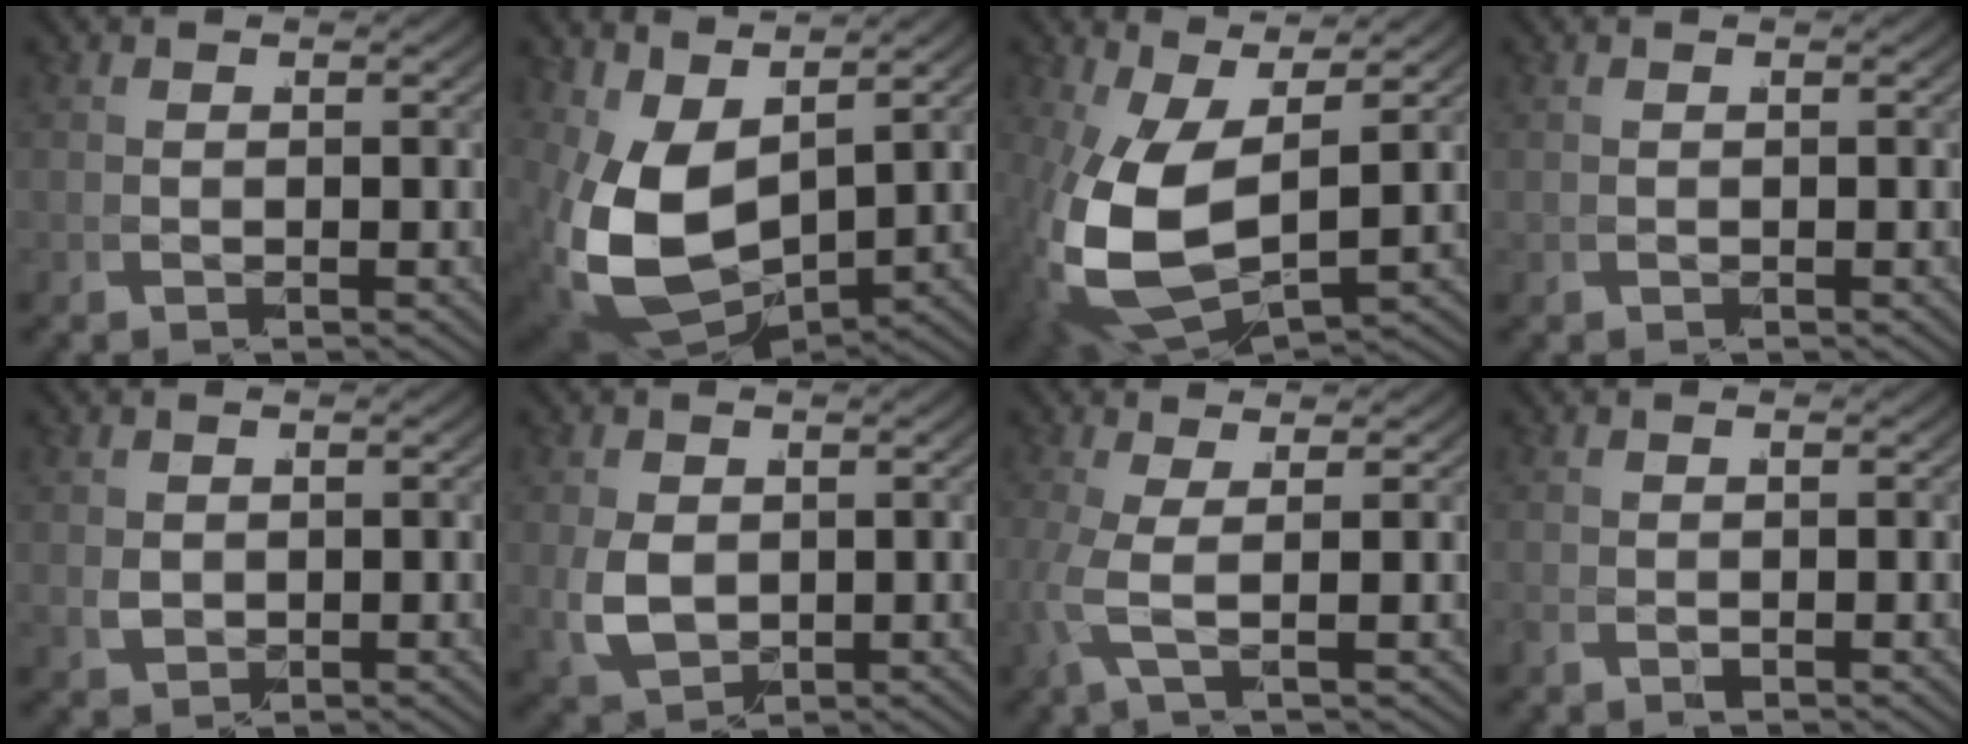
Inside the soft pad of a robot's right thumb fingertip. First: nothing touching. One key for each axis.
{"total": 10.9, "fx": -0.1, "fy": 7.1, "fz": 8.3, "tx": -0.217, "ty": -0.063, "tz": 0.039}
{"total": 11.9, "fx": -0.5, "fy": 7.3, "fz": 9.3, "tx": -0.244, "ty": -0.065, "tz": 0.034}
{"total": 0.0}
{"total": 1.8, "fx": 0.4, "fy": 1.3, "fz": 1.1, "tx": -0.030, "ty": -0.009, "tz": 0.021}
{"total": 5.0, "fx": 0.2, "fy": 3.7, "fz": 3.4, "tx": -0.089, "ty": -0.027, "tz": 0.029}
{"total": 4.1, "fx": 1.3, "fy": 0.5, "fz": 3.8, "tx": -0.104, "ty": -0.007, "tz": 0.027}
{"total": 0.6, "fx": -0.2, "fy": 0.3, "fz": 0.5, "tx": -0.014, "ty": 0.000, "tz": -0.004}